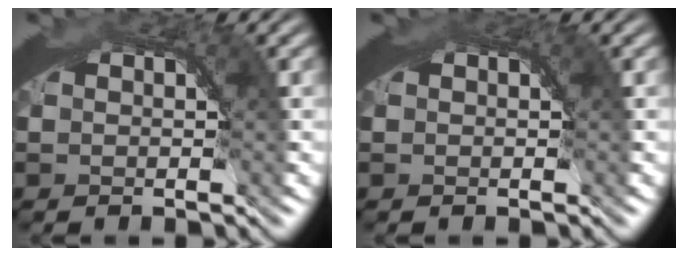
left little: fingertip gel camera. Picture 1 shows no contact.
{"total": 0.9, "force": [0.4, 0.2, 0.8], "torque": [-0.011, 0.002, 0.005]}